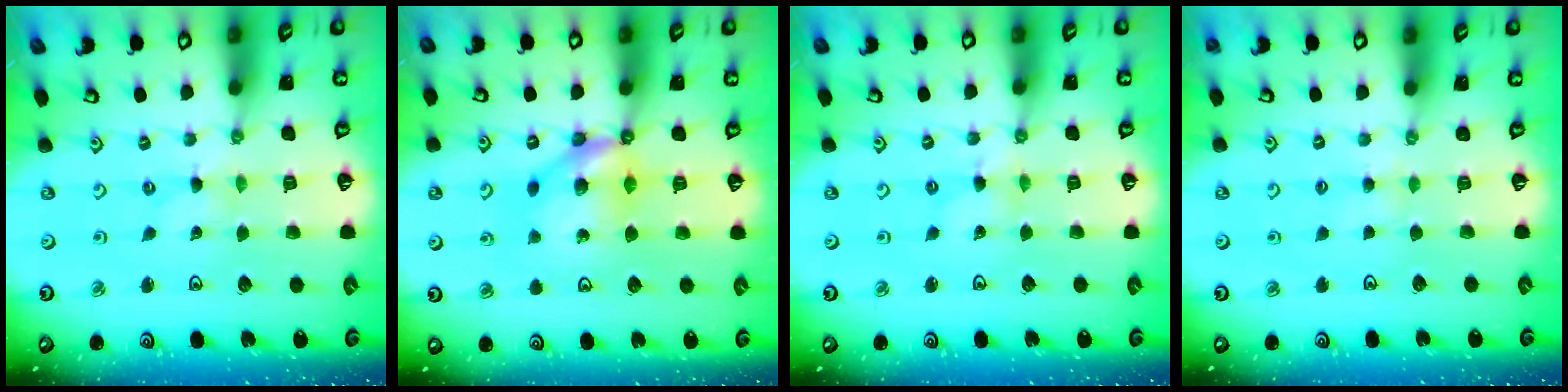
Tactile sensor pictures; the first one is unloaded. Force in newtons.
{"total": 10.9, "press": 10.8, "slide": 0.5}
{"total": 1.6, "press": 1.5, "slide": 0.2}
{"total": 2.9, "press": 2.9, "slide": 0.4}